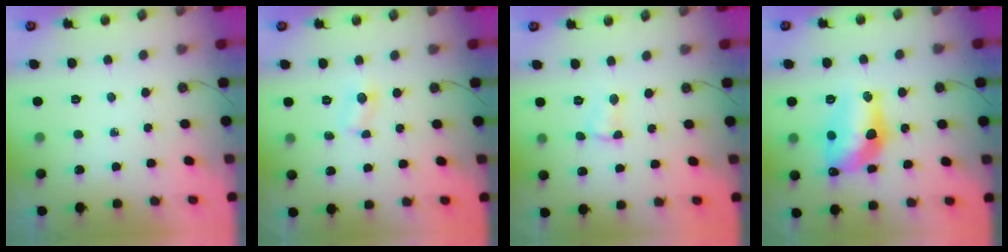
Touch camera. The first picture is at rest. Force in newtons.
{"total": 2.5, "press": 2.5, "slide": 0.3}
{"total": 2.8, "press": 2.8, "slide": 0.5}
{"total": 13.7, "press": 13.7, "slide": 0.8}